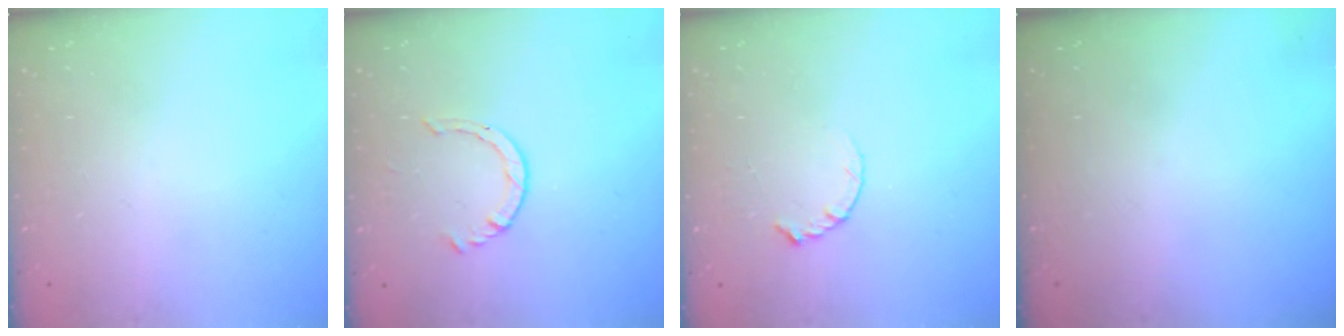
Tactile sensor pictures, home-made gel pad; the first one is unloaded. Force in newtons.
{"total": 3.0, "press": 2.9, "slide": 0.3}
{"total": 2.8, "press": 2.8, "slide": 0.4}
{"total": 0.0}